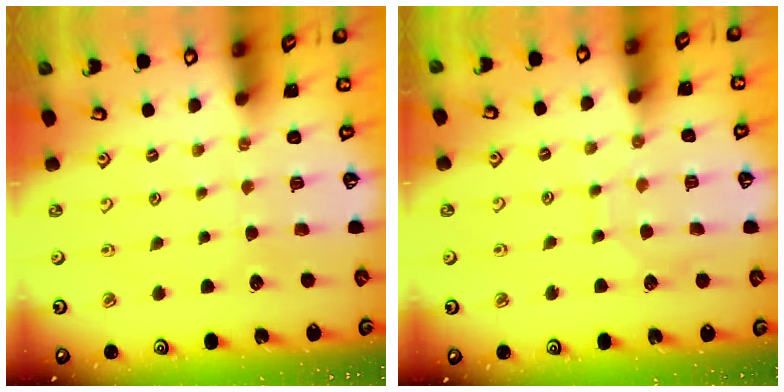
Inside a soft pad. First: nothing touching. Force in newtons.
{"total": 5.8, "press": 5.8, "slide": 0.4}